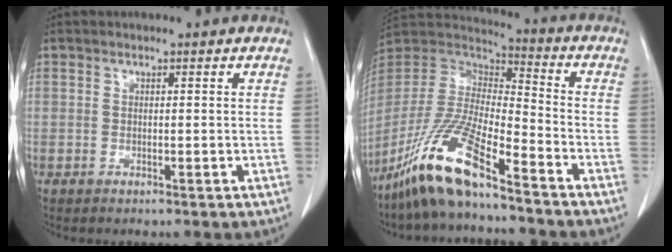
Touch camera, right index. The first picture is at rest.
{"total": 15.1, "force": [-10.7, 1.7, 10.6], "torque": [-0.222, -0.018, -0.202]}